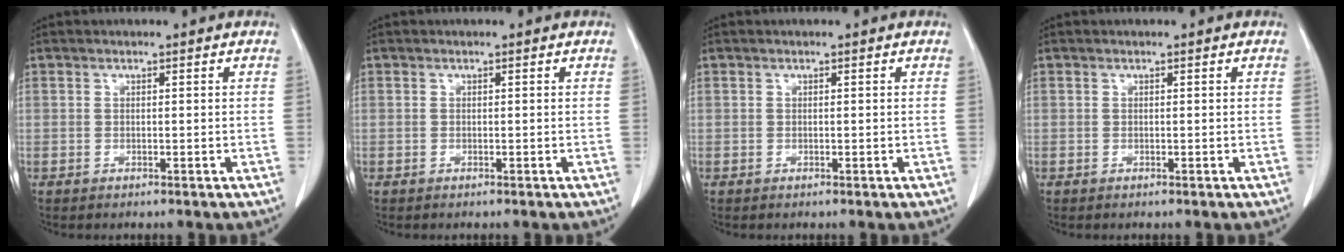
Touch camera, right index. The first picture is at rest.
{"total": 0.0}
{"total": 0.0}
{"total": 0.0}